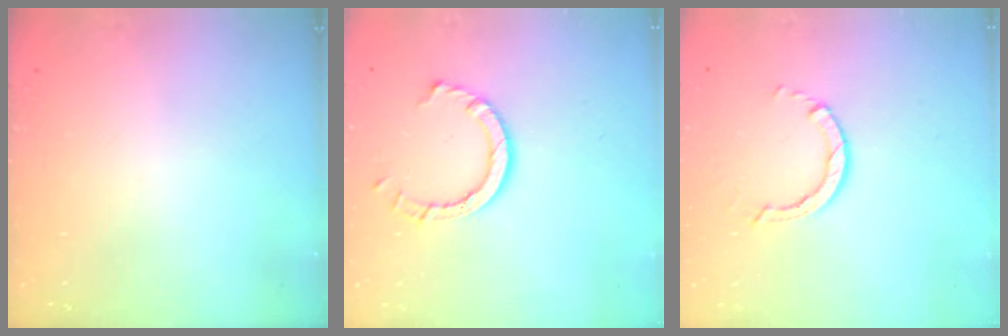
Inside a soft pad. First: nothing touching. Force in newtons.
{"total": 7.9, "press": 7.9, "slide": 0.5}
{"total": 2.8, "press": 2.8, "slide": 0.2}